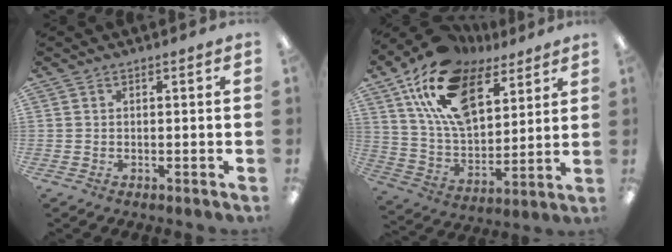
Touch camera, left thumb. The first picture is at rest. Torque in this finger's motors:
{"motor_torque": [0.81, 0.94, 1.45, -1.32, 0.54]}